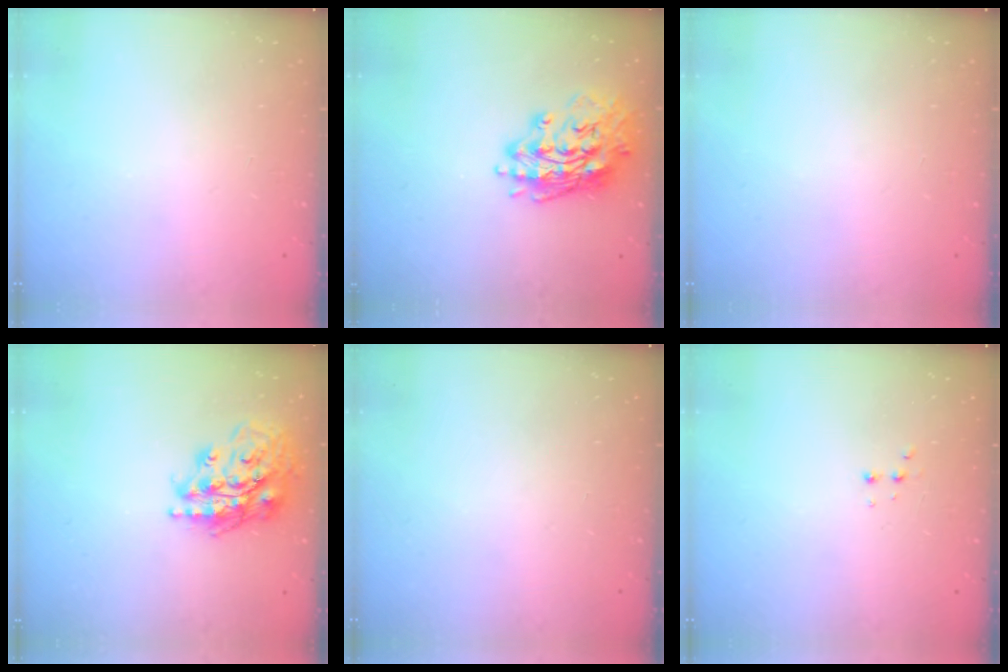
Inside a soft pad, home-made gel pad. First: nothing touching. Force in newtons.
{"total": 17.1, "press": 16.9, "slide": 2.4}
{"total": 0.0}
{"total": 18.3, "press": 18.1, "slide": 2.6}
{"total": 0.0}
{"total": 2.9, "press": 2.7, "slide": 1.0}